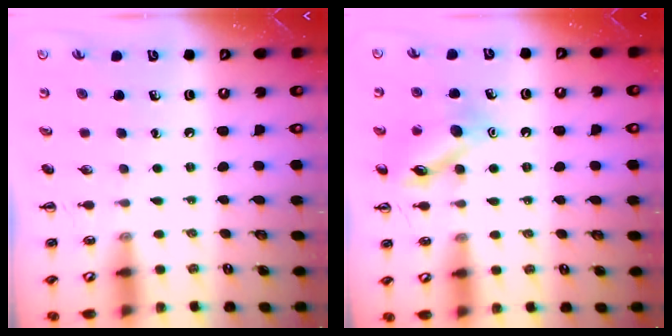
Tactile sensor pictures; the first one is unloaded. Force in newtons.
{"total": 12.7, "press": 12.6, "slide": 1.1}